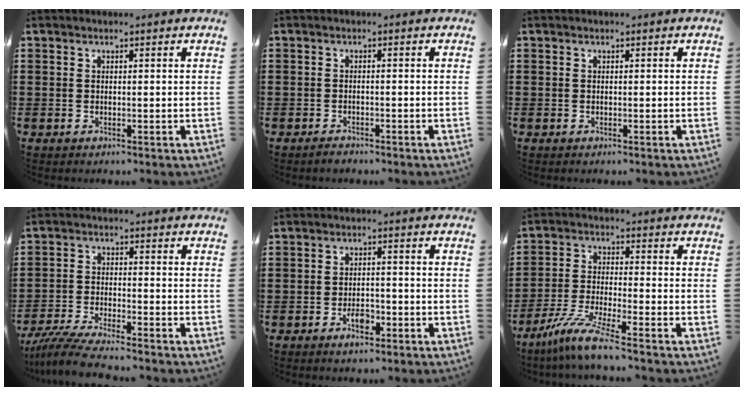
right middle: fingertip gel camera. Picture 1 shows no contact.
{"total": 1.1, "force": [-1.1, 0.2, 0.2], "torque": [-0.008, -0.001, -0.021]}
{"total": 0.0}
{"total": 5.8, "force": [-5.4, 0.2, 2.3], "torque": [-0.063, -0.013, -0.108]}
{"total": 3.4, "force": [-1.9, 1.4, 2.4], "torque": [-0.043, 0.005, -0.036]}
{"total": 7.3, "force": [-5.8, -0.1, 4.4], "torque": [-0.102, -0.020, -0.115]}